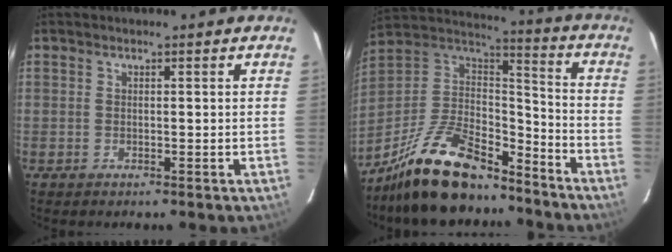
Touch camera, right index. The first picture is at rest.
{"total": 22.4, "force": [-16.8, 8.1, 12.3], "torque": [-0.255, -0.002, -0.284]}